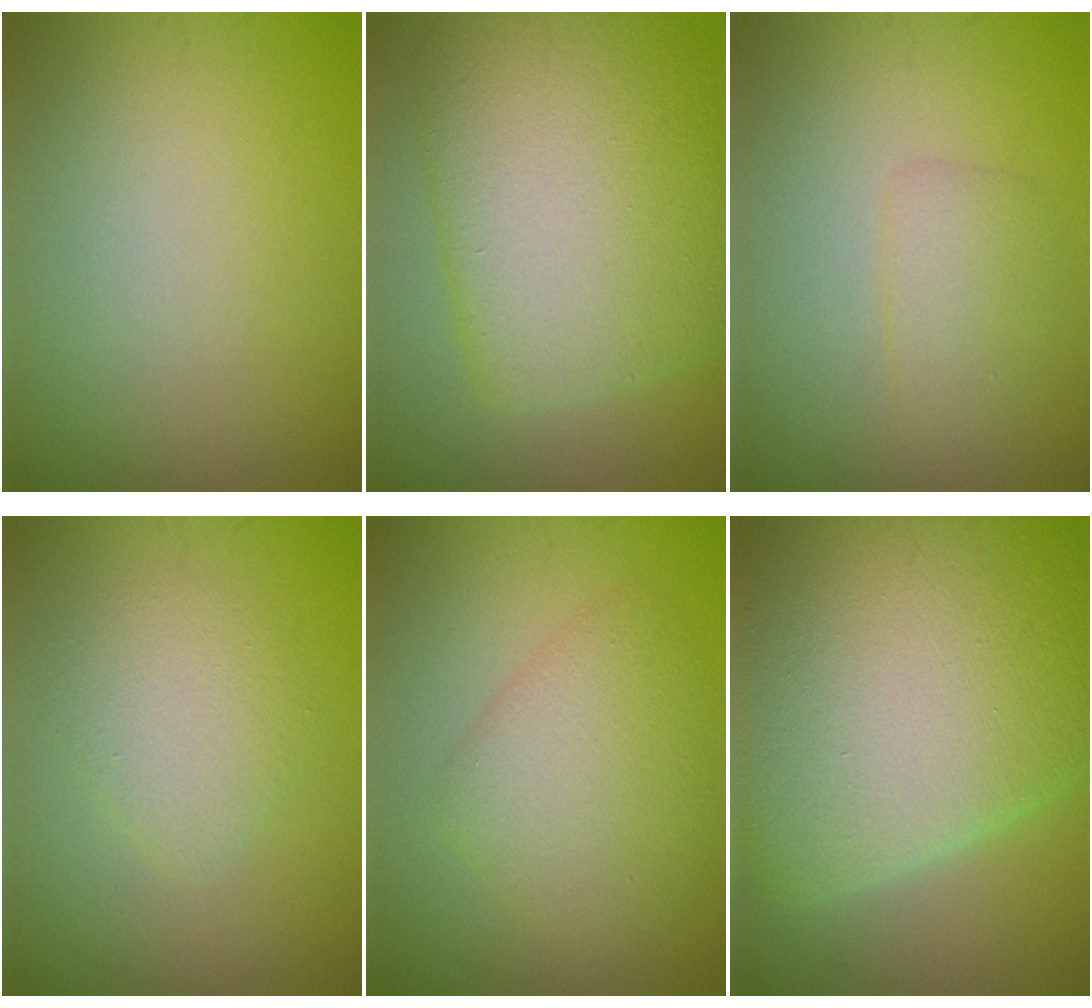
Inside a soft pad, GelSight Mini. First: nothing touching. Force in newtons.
{"total": 12.5, "press": 12.5, "slide": 0.3}
{"total": 1.9, "press": 1.9, "slide": 0.1}
{"total": 2.9, "press": 2.9, "slide": 0.2}
{"total": 4.9, "press": 4.9, "slide": 0.3}
{"total": 17.0, "press": 17.0, "slide": 0.7}